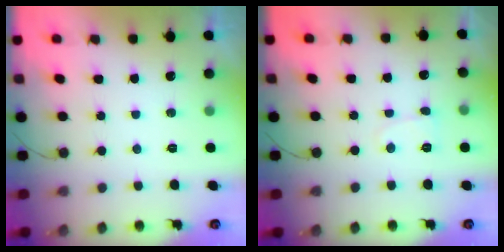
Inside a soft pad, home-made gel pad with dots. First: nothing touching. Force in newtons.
{"total": 3.8, "press": 3.7, "slide": 0.4}